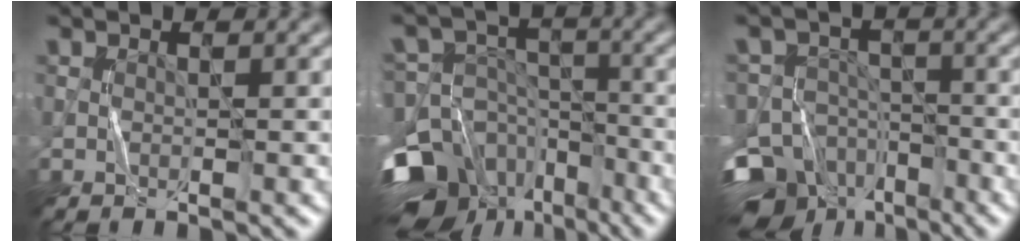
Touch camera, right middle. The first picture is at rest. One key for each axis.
{"total": 14.4, "fx": -8.5, "fy": 10.0, "fz": 6.0, "tx": -0.146, "ty": -0.011, "tz": -0.139}
{"total": 12.0, "fx": -8.0, "fy": 8.0, "fz": 3.9, "tx": -0.079, "ty": -0.015, "tz": -0.142}